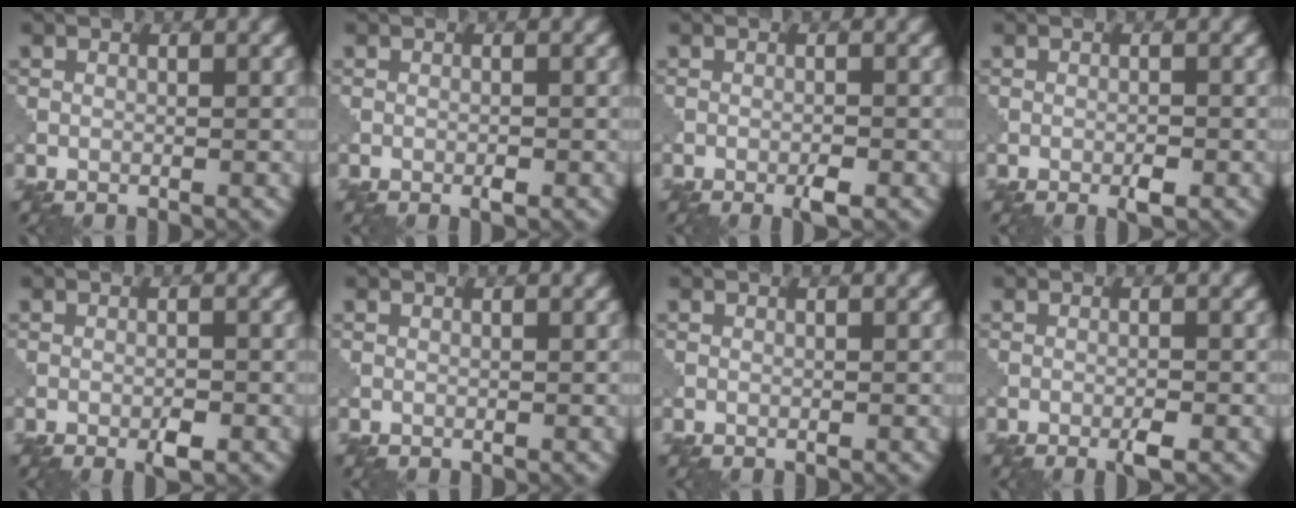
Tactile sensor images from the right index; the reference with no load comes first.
{"total": 0.7, "force": [-0.4, 0.2, 0.6], "torque": [-0.013, 0.000, -0.007]}
{"total": 1.6, "force": [-0.9, 0.2, 1.3], "torque": [-0.020, 0.000, -0.016]}
{"total": 1.4, "force": [-0.7, 0.4, 1.2], "torque": [-0.020, -0.001, -0.013]}
{"total": 1.7, "force": [-0.9, 0.4, 1.4], "torque": [-0.023, 0.000, -0.016]}
{"total": 0.0}
{"total": 0.0}
{"total": 1.6, "force": [-0.9, 0.1, 1.3], "torque": [-0.021, 0.000, -0.017]}